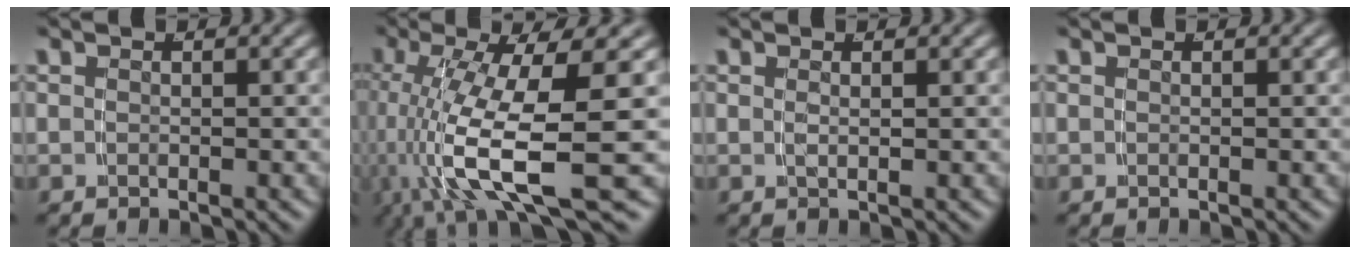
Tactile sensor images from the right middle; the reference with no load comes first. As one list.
[{"total": 9.3, "force": [-2.9, 3.2, 8.3], "torque": [-0.152, -0.033, -0.026]}, {"total": 0.8, "force": [0.1, -0.7, 0.4], "torque": [-0.012, -0.004, 0.008]}, {"total": 0.0}]